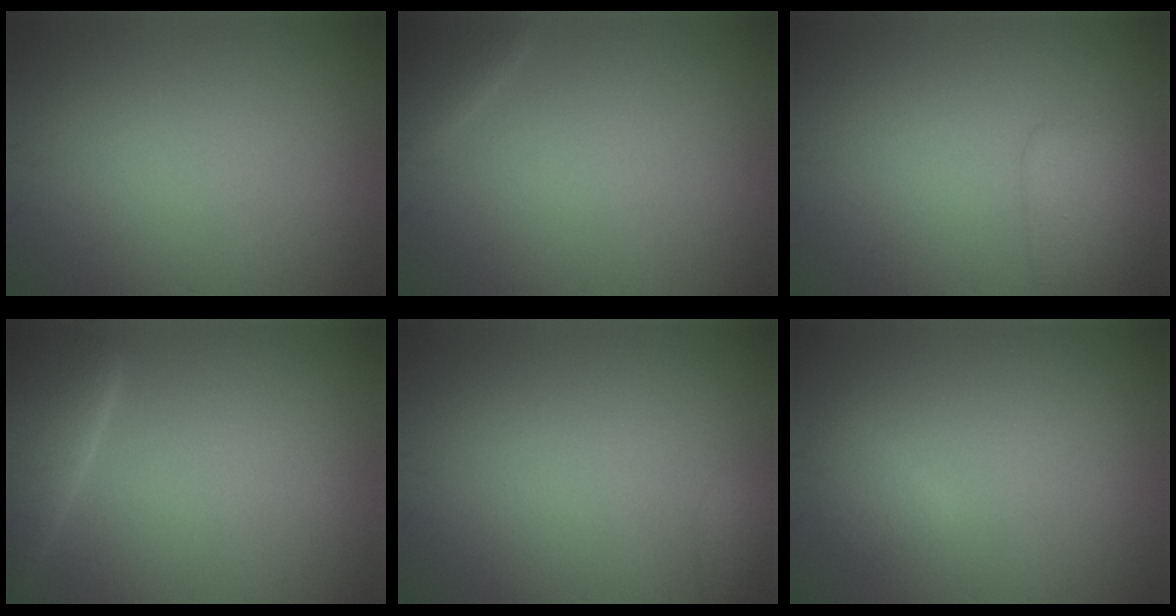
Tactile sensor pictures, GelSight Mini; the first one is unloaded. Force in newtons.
{"total": 1.7, "press": 1.7, "slide": 0.1}
{"total": 2.3, "press": 2.3, "slide": 0.1}
{"total": 4.3, "press": 4.3, "slide": 0.4}
{"total": 1.5, "press": 1.5, "slide": 0.1}
{"total": 1.3, "press": 1.2, "slide": 0.2}